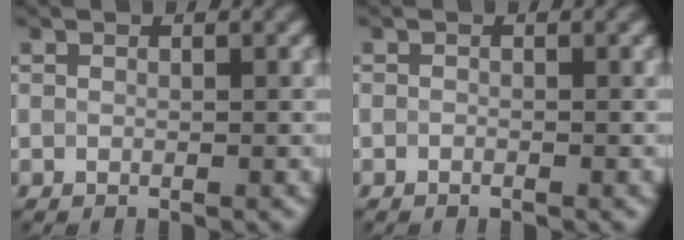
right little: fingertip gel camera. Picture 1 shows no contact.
{"total": 1.1, "force": [-1.0, -0.3, -0.4], "torque": [0.003, -0.003, -0.012]}